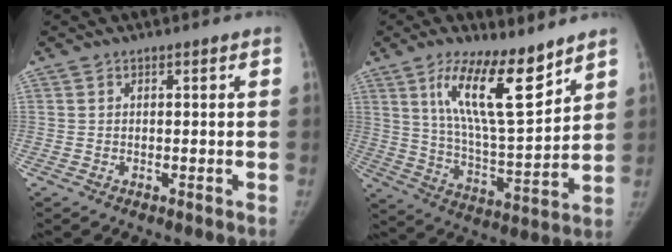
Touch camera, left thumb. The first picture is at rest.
{"total": 15.9, "force": [9.8, 4.3, 11.8], "torque": [-0.182, -0.066, 0.185]}